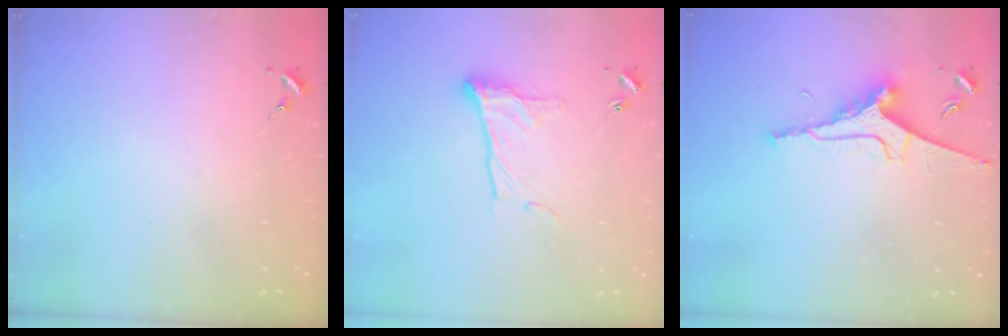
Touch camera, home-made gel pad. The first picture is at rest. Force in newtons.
{"total": 11.1, "press": 11.1, "slide": 0.6}
{"total": 9.1, "press": 9.0, "slide": 1.2}